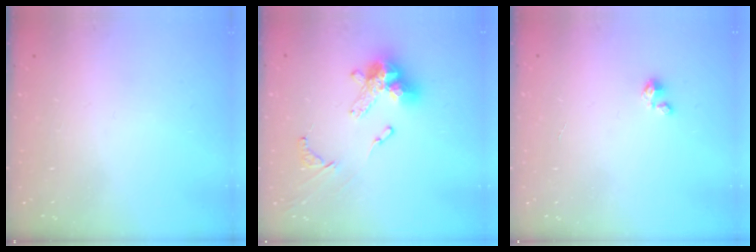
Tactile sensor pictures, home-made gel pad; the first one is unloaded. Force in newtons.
{"total": 14.8, "press": 14.7, "slide": 1.6}
{"total": 1.3, "press": 1.3, "slide": 0.1}